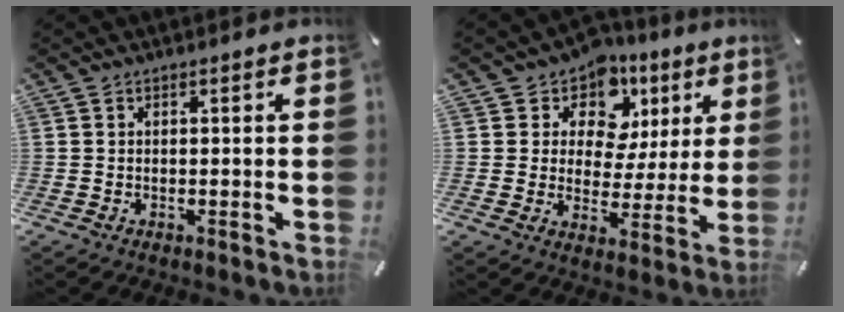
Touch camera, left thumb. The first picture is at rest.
{"total": 9.9, "force": [5.4, 7.5, 3.4], "torque": [-0.064, -0.041, 0.098]}